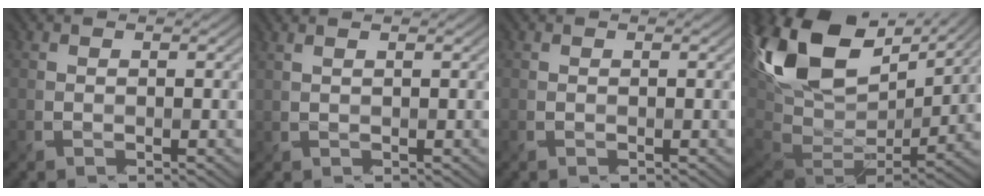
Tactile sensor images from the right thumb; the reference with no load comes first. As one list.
[{"total": 1.3, "force": [1.0, -0.7, 0.4], "torque": [-0.019, -0.001, 0.032]}, {"total": 0.0}, {"total": 18.9, "force": [8.0, 9.9, 13.9], "torque": [-0.330, 0.018, 0.163]}]